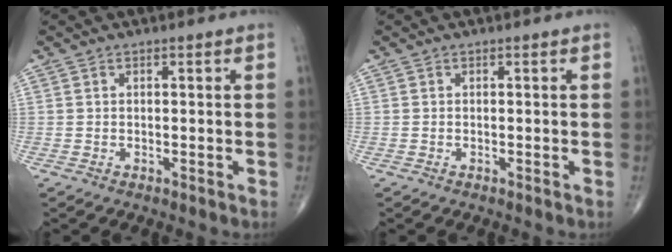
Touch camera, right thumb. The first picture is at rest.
{"total": 0.0}